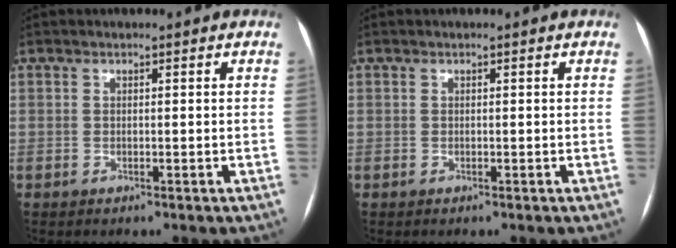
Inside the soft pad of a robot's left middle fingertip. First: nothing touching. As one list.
[{"total": 0.0}]